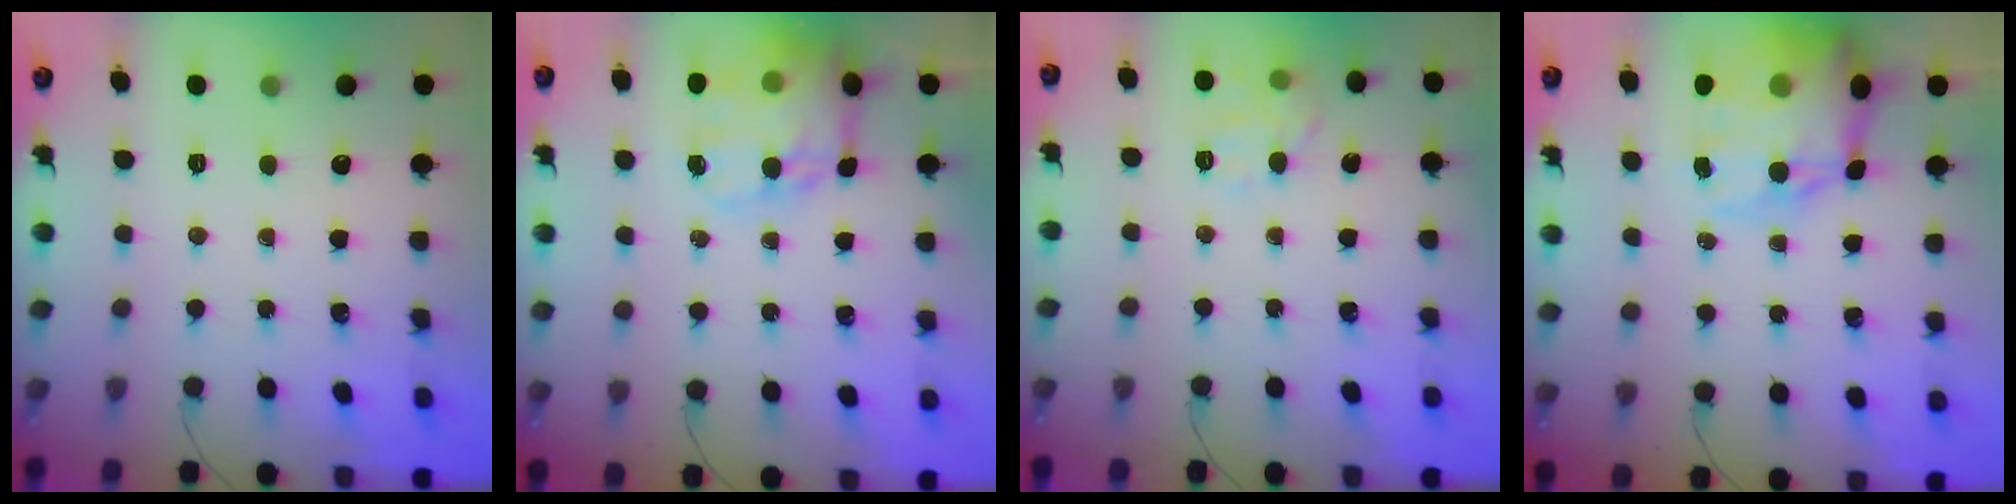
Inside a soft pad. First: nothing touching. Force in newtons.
{"total": 17.4, "press": 17.0, "slide": 4.0}
{"total": 10.4, "press": 10.4, "slide": 0.7}
{"total": 20.0, "press": 19.6, "slide": 4.3}